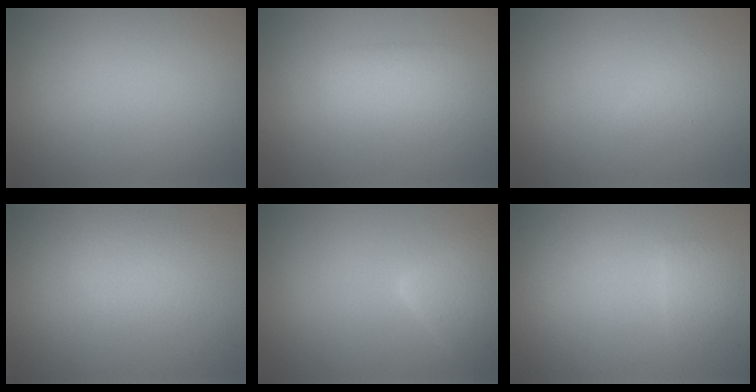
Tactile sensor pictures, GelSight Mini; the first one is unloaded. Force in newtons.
{"total": 2.4, "press": 2.4, "slide": 0.4}
{"total": 0.9, "press": 0.9, "slide": 0.0}
{"total": 1.7, "press": 1.7, "slide": 0.0}
{"total": 4.9, "press": 4.9, "slide": 0.3}
{"total": 1.2, "press": 1.1, "slide": 0.3}